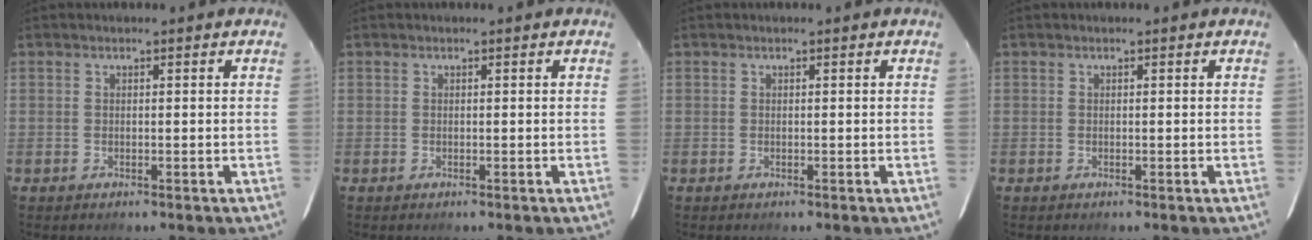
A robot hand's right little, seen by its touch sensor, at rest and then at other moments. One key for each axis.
{"total": 0.0}
{"total": 0.0}
{"total": 0.0}